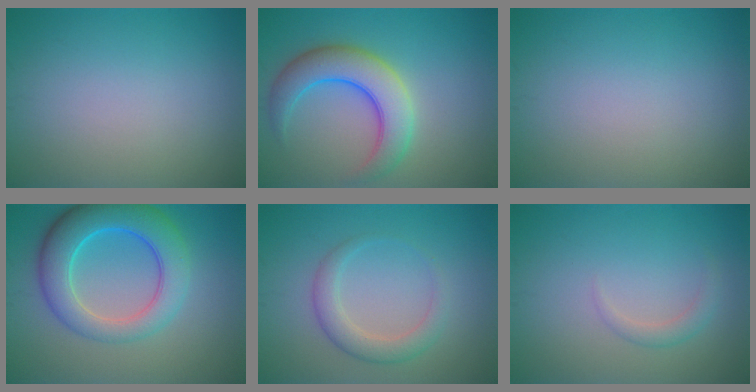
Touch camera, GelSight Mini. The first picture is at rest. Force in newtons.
{"total": 6.4, "press": 6.4, "slide": 0.3}
{"total": 0.0}
{"total": 7.6, "press": 7.6, "slide": 0.3}
{"total": 2.9, "press": 2.9, "slide": 0.1}
{"total": 1.4, "press": 1.4, "slide": 0.1}